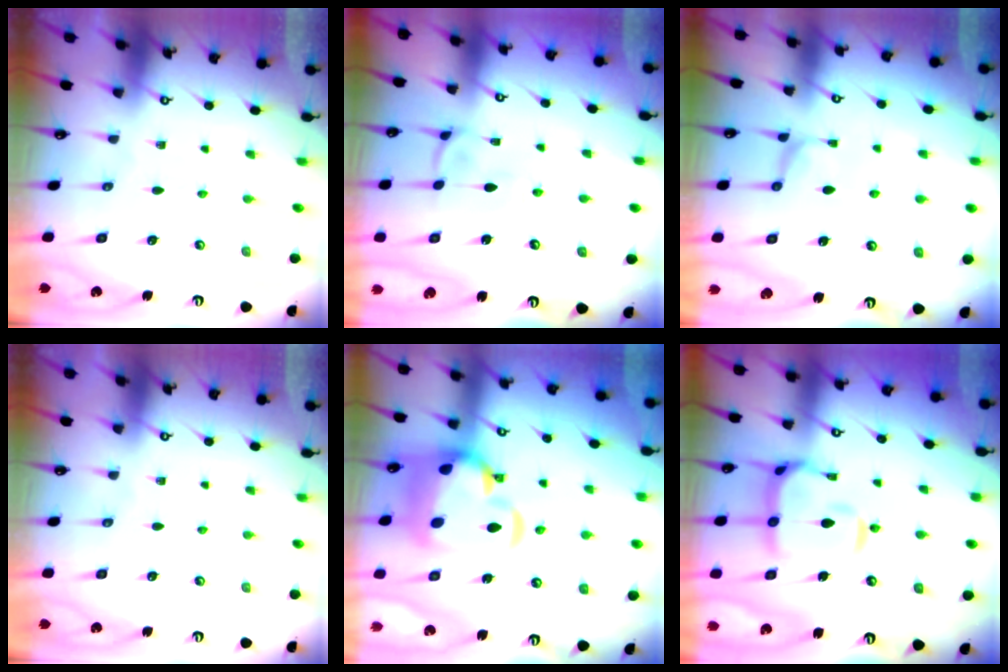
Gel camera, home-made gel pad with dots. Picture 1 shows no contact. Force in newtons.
{"total": 1.6, "press": 1.5, "slide": 0.6}
{"total": 1.8, "press": 1.5, "slide": 1.0}
{"total": 0.0}
{"total": 11.4, "press": 11.2, "slide": 2.1}
{"total": 12.2, "press": 12.1, "slide": 1.6}